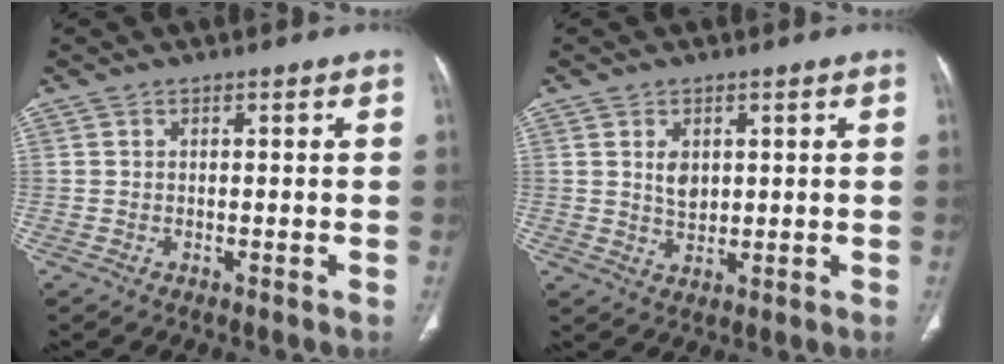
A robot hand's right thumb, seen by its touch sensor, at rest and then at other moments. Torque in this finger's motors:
{"motor_torque": [0.75, 0.99, 0.68, 0.07, 0.12]}